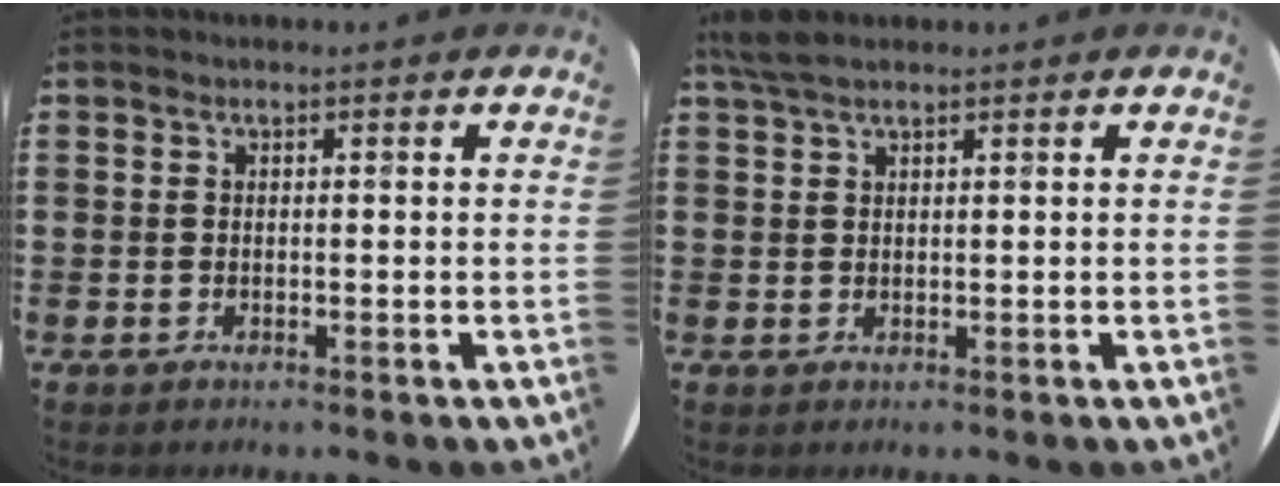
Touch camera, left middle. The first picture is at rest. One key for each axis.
{"total": 2.8, "fx": 2.2, "fy": 0.7, "fz": 1.6, "tx": -0.036, "ty": 0.006, "tz": 0.041}